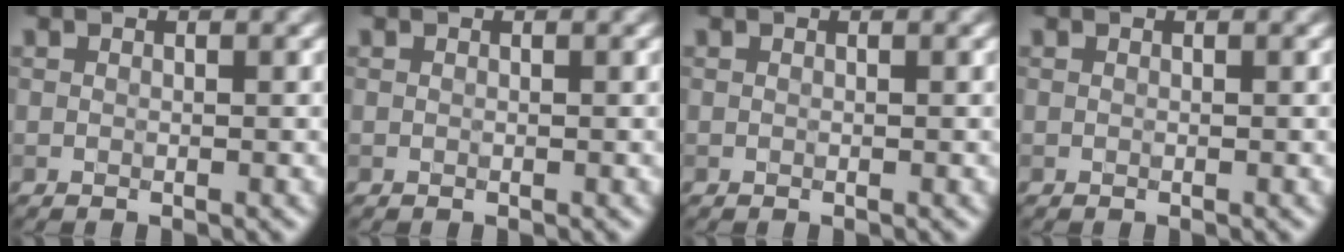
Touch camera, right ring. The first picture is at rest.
{"total": 0.0}
{"total": 0.0}
{"total": 0.0}